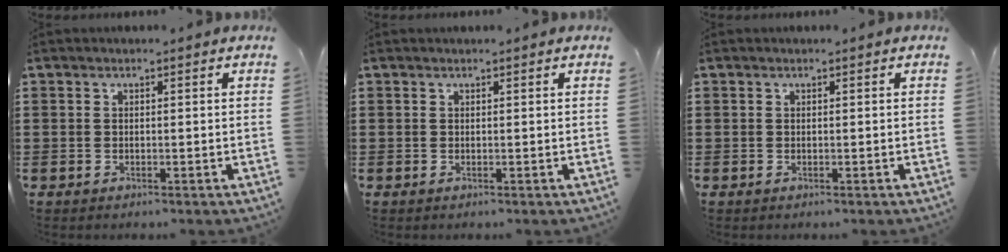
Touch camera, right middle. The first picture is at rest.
{"total": 0.0}
{"total": 0.0}